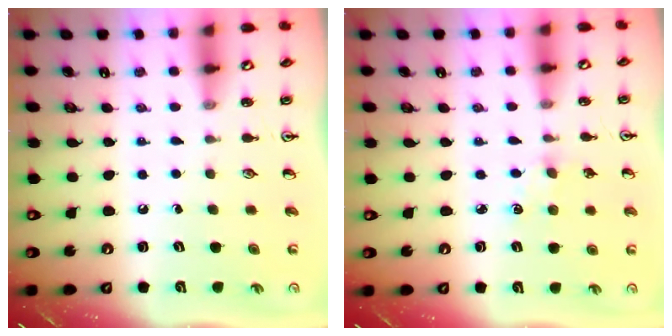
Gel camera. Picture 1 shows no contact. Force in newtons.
{"total": 3.9, "press": 3.8, "slide": 0.5}